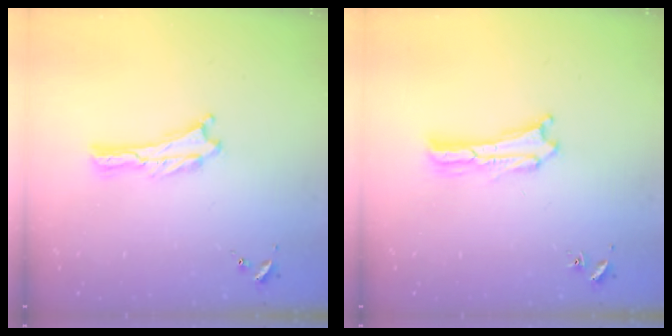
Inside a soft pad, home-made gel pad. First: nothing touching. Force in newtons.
{"total": 1.2, "press": 1.2, "slide": 0.2}